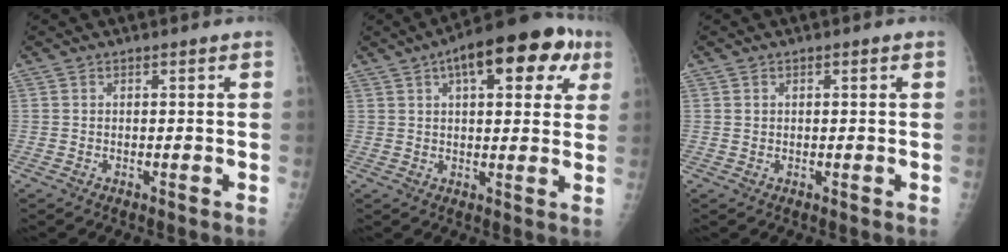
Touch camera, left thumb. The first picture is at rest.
{"total": 17.0, "force": [7.6, 7.4, 13.3], "torque": [-0.153, 0.013, 0.100]}
{"total": 0.6, "force": [0.1, 0.6, 0.0], "torque": [0.006, 0.001, 0.003]}